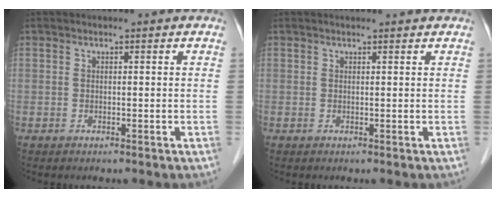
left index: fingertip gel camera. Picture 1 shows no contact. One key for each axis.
{"total": 1.8, "fx": 1.8, "fy": 0.1, "fz": 0.4, "tx": -0.009, "ty": 0.011, "tz": 0.024}